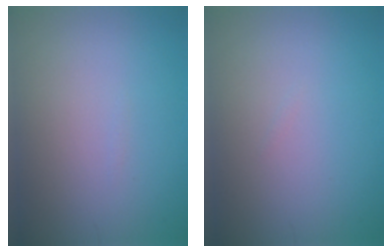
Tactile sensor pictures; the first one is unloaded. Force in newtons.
{"total": 0.0}